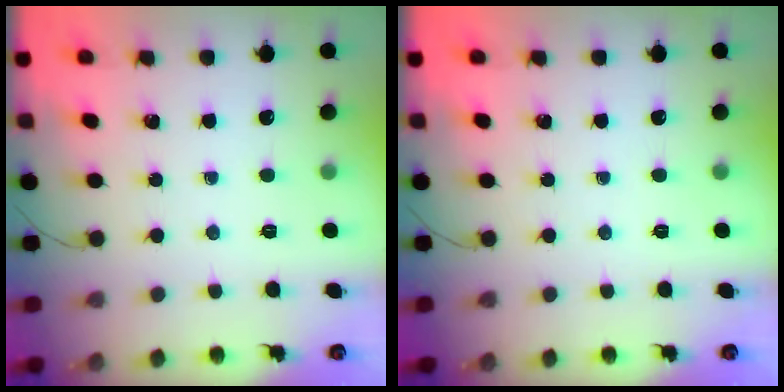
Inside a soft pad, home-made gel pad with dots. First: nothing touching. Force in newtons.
{"total": 0.0}